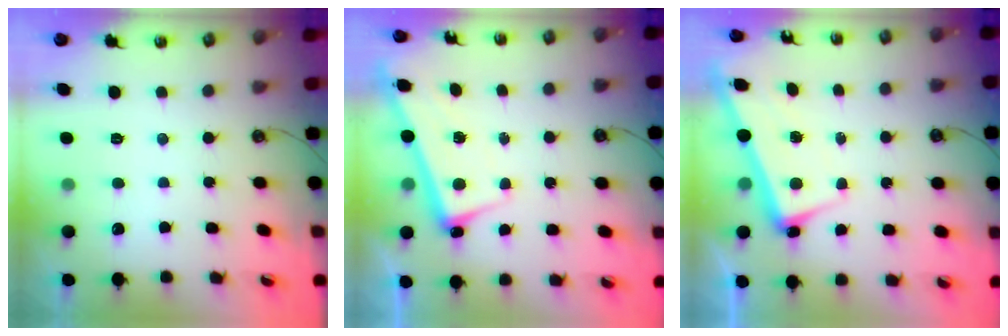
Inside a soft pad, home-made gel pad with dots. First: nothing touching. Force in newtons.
{"total": 2.6, "press": 2.4, "slide": 0.9}
{"total": 2.4, "press": 2.3, "slide": 0.7}